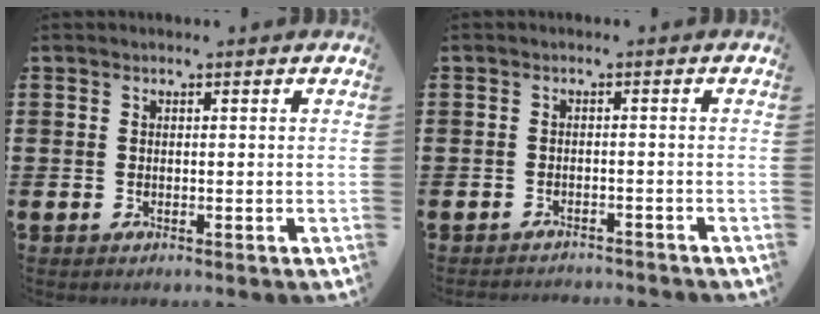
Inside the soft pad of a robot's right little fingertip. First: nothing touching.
{"total": 1.4, "force": [-1.4, -0.1, -0.1], "torque": [-0.001, 0.003, -0.030]}